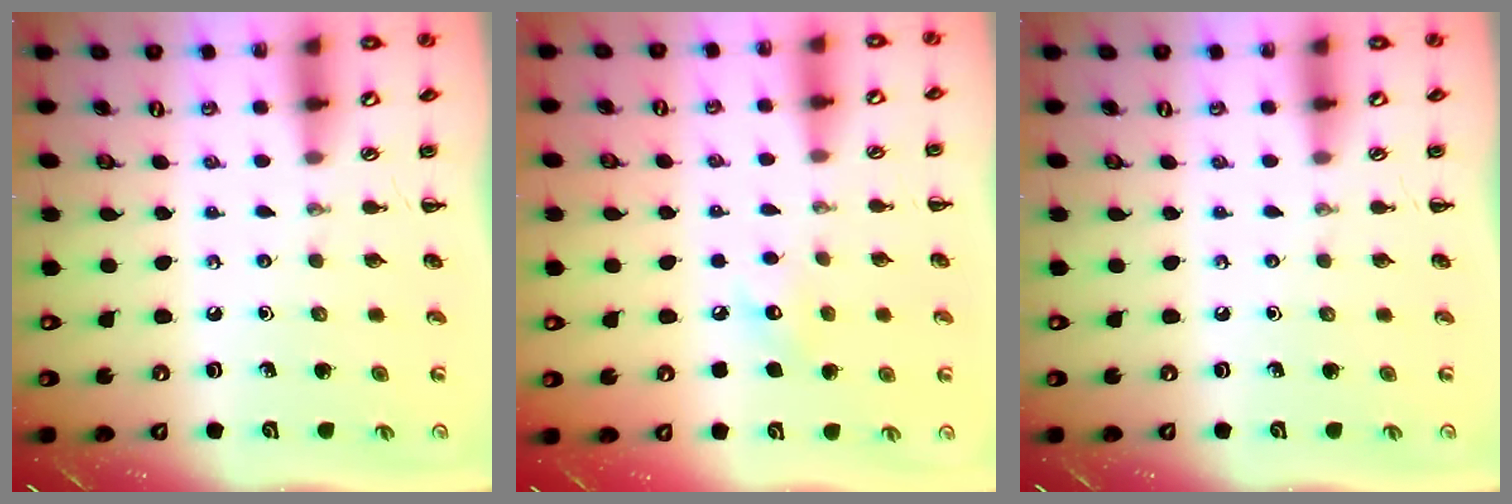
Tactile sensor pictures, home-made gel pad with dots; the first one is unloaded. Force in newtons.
{"total": 6.5, "press": 6.3, "slide": 1.7}
{"total": 0.0}